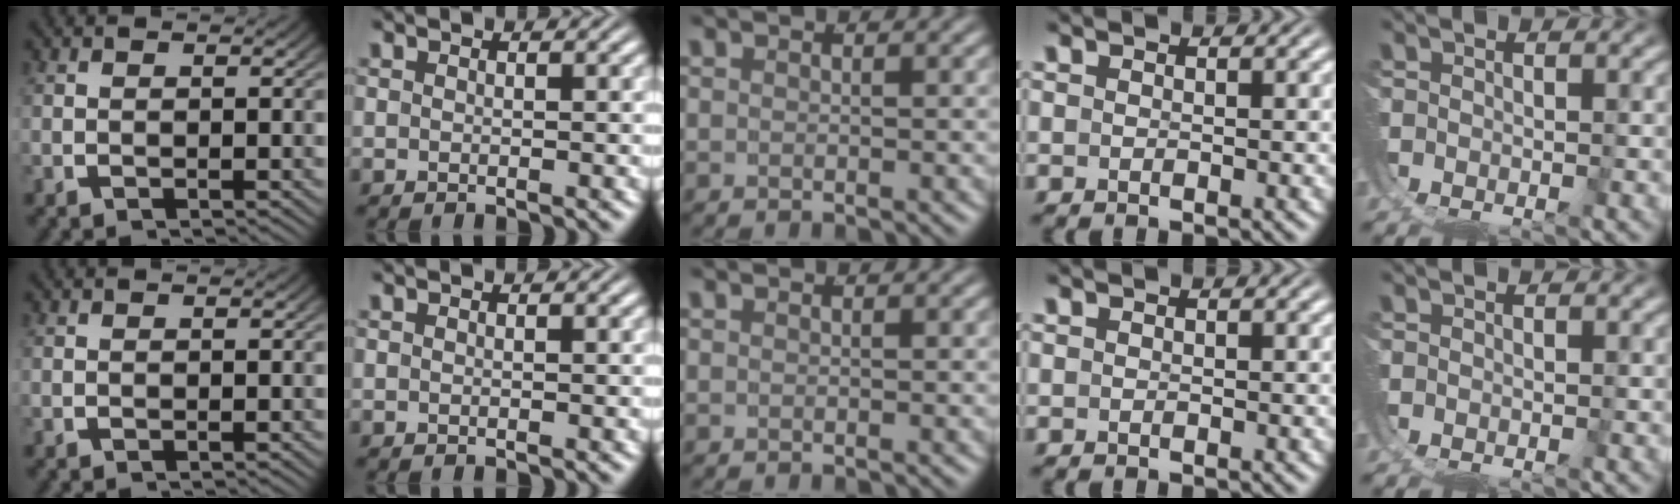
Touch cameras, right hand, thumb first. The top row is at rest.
{}